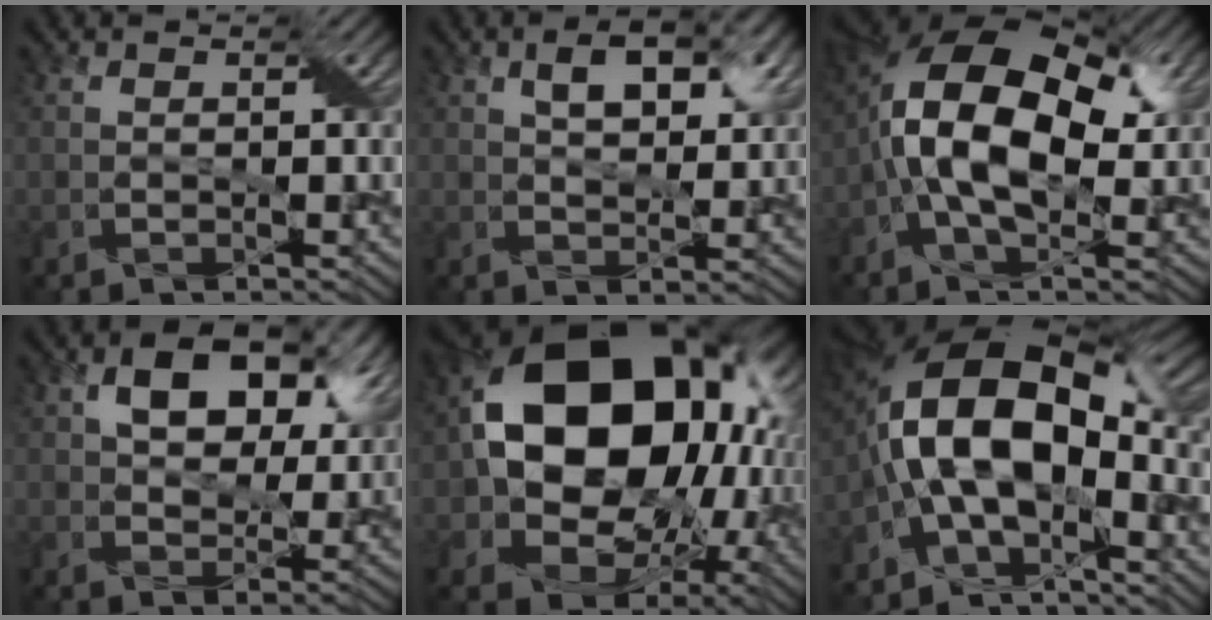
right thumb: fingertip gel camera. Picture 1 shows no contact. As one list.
[{"total": 5.9, "force": [2.8, 2.6, 4.4], "torque": [-0.080, 0.000, 0.046]}, {"total": 14.3, "force": [0.8, 7.2, 12.3], "torque": [-0.229, 0.022, -0.002]}, {"total": 9.6, "force": [4.2, 5.7, 6.4], "torque": [-0.117, 0.003, 0.068]}, {"total": 20.2, "force": [2.3, 15.2, 13.0], "torque": [-0.242, -0.030, 0.063]}, {"total": 15.8, "force": [-2.3, 8.0, 13.4], "torque": [-0.222, 0.020, -0.060]}]